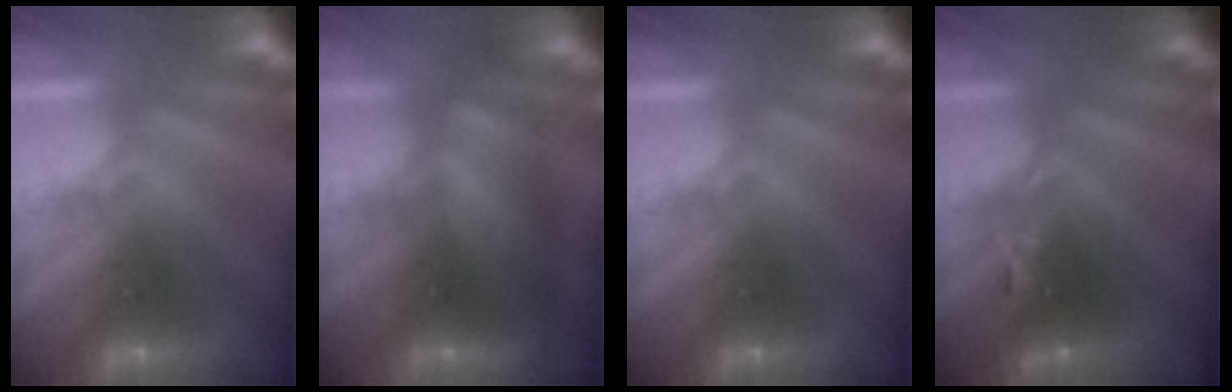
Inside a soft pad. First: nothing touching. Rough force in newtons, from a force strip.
{"total": 8.8}
{"total": 0.0}
{"total": 2.5}